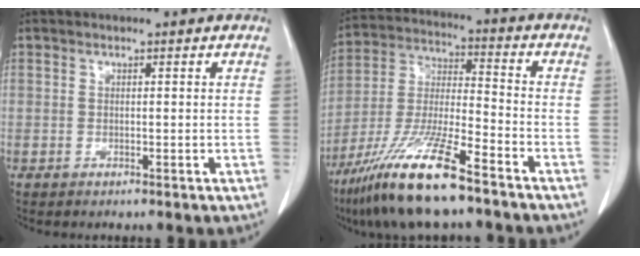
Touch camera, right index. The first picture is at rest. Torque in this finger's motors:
{"motor_torque": [1.07, -1.07, 0.53, 0.21]}